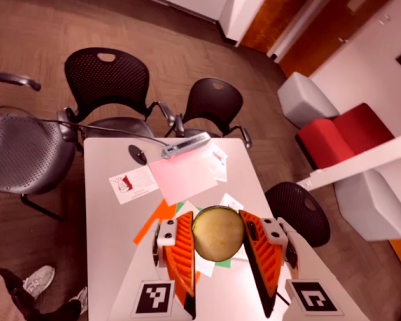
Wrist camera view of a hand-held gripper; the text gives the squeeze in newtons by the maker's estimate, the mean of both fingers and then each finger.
{"total": 13.3, "left": 13.7, "right": 13.0}